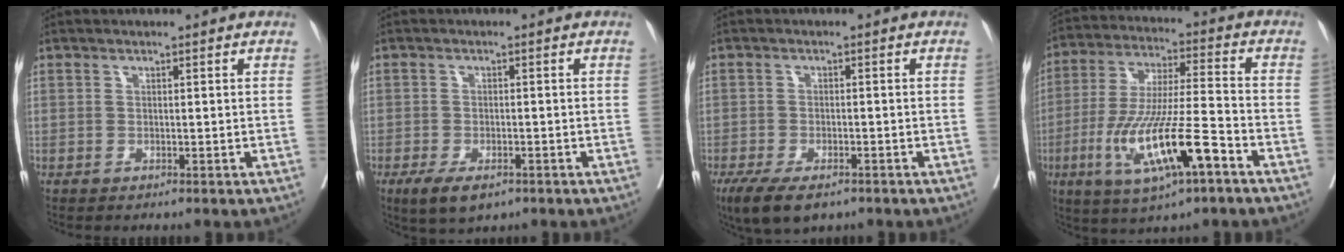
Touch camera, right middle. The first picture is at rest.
{"total": 5.2, "force": [-3.4, 2.1, 3.4], "torque": [-0.060, -0.007, -0.054]}
{"total": 7.7, "force": [-5.3, 2.8, 4.9], "torque": [-0.080, -0.014, -0.086]}
{"total": 15.5, "force": [-6.5, 1.7, 14.0], "torque": [-0.283, -0.021, -0.111]}